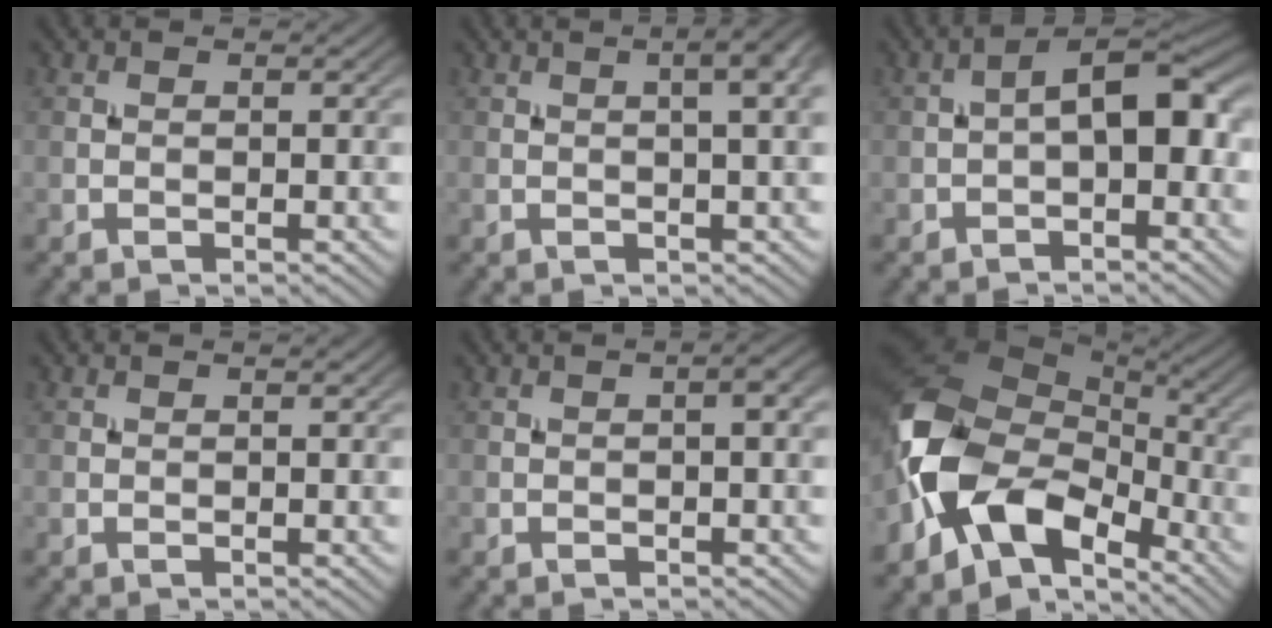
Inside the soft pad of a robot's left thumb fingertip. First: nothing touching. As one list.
[{"total": 5.8, "force": [1.5, 1.5, 5.4], "torque": [-0.062, 0.021, 0.010]}, {"total": 5.7, "force": [-0.7, 2.4, 5.2], "torque": [-0.071, 0.018, -0.020]}, {"total": 0.0}, {"total": 1.4, "force": [0.0, 0.2, 1.4], "torque": [-0.023, 0.005, 0.000]}, {"total": 14.5, "force": [-5.6, 8.4, 10.4], "torque": [-0.209, -0.001, -0.125]}]